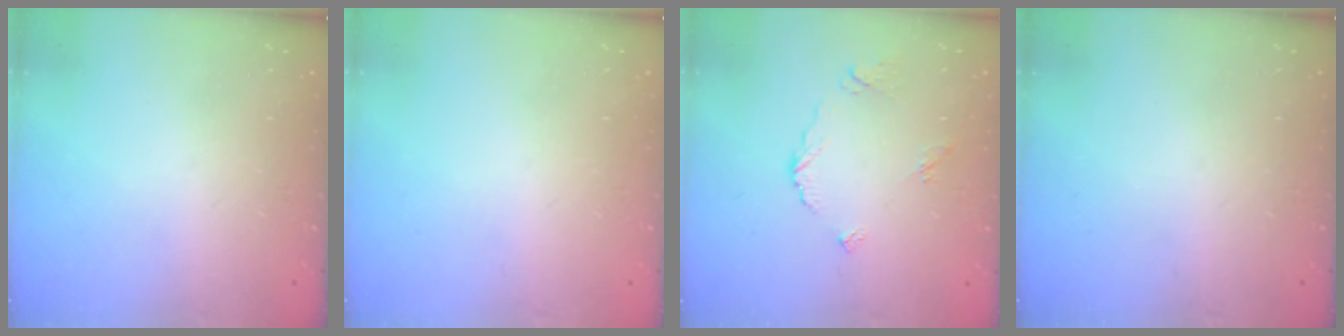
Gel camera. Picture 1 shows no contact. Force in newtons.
{"total": 0.0}
{"total": 5.2, "press": 5.2, "slide": 0.0}
{"total": 0.0}